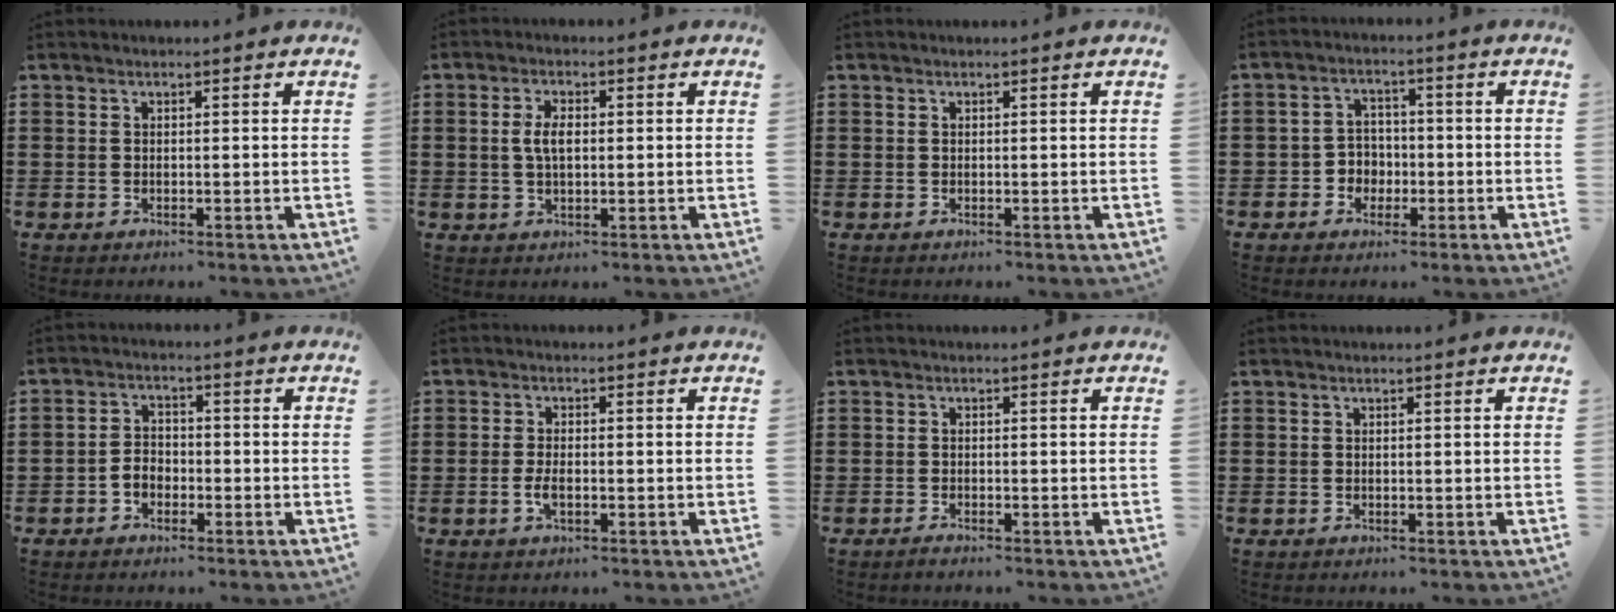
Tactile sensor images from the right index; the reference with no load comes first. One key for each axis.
{"total": 3.7, "fx": 0.3, "fy": 1.7, "fz": 3.2, "tx": -0.073, "ty": 0.004, "tz": 0.000}
{"total": 0.0}
{"total": 3.5, "fx": -1.4, "fy": 3.1, "fz": 0.7, "tx": -0.026, "ty": 0.009, "tz": -0.032}
{"total": 2.7, "fx": -1.4, "fy": 1.9, "fz": 1.2, "tx": -0.028, "ty": 0.005, "tz": -0.028}
{"total": 2.7, "fx": -0.8, "fy": 1.2, "fz": 2.3, "tx": -0.057, "ty": -0.003, "tz": -0.018}
{"total": 0.8, "fx": -0.7, "fy": 0.0, "fz": 0.2, "tx": -0.007, "ty": -0.005, "tz": -0.014}
{"total": 0.0}